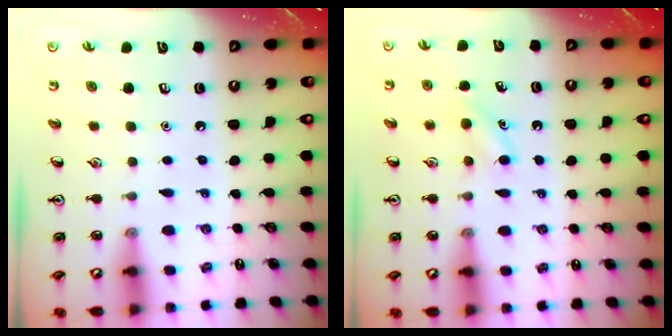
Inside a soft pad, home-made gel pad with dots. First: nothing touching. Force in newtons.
{"total": 4.5, "press": 4.2, "slide": 1.4}